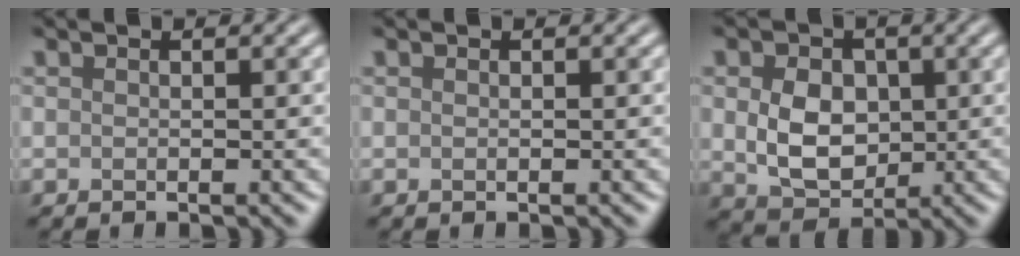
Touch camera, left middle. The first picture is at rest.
{"total": 0.0}
{"total": 5.4, "force": [0.3, 4.1, 3.5], "torque": [-0.071, -0.007, 0.008]}